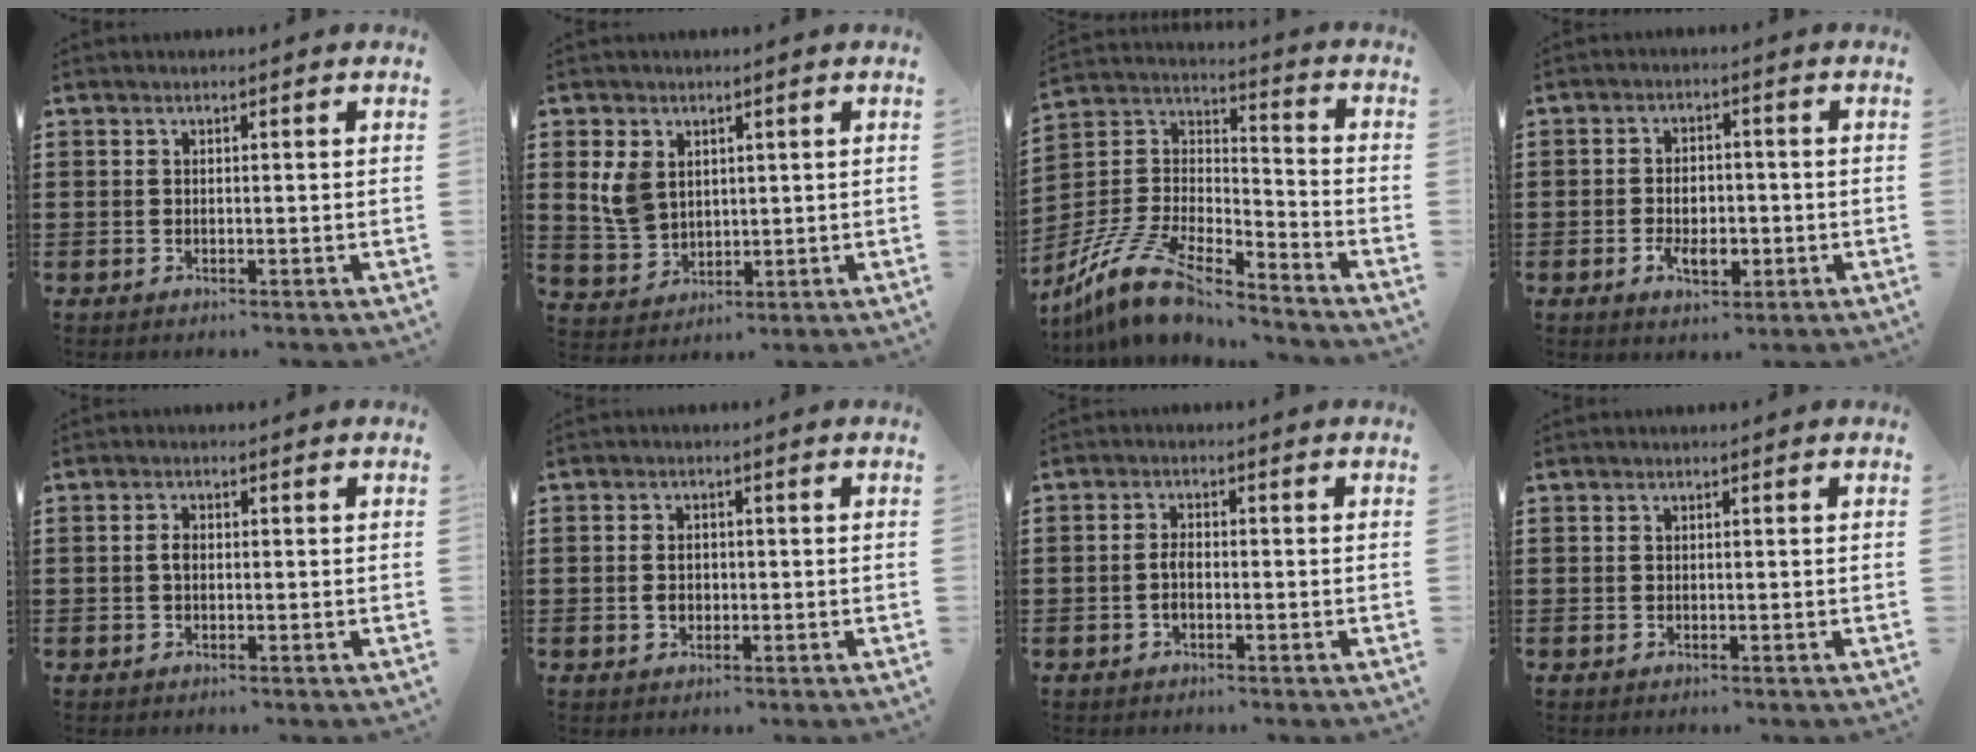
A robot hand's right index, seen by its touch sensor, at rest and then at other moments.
{"total": 5.6, "force": [2.0, 4.3, 3.0], "torque": [-0.087, 0.010, 0.036]}
{"total": 12.5, "force": [-10.7, 3.0, 5.8], "torque": [-0.138, 0.020, -0.218]}
{"total": 4.7, "force": [-1.2, 2.6, 3.8], "torque": [-0.067, -0.004, -0.023]}
{"total": 1.5, "force": [-0.1, 0.8, 1.3], "torque": [-0.026, 0.004, -0.003]}
{"total": 2.4, "force": [-0.3, 1.7, 1.8], "torque": [-0.038, 0.003, -0.005]}
{"total": 2.2, "force": [-0.7, 1.1, 1.8], "torque": [-0.044, -0.003, -0.014]}
{"total": 0.0}